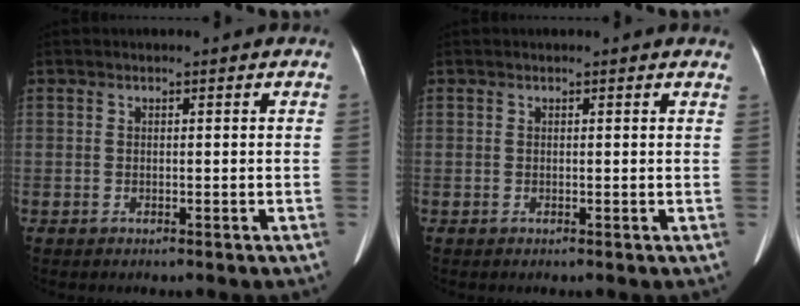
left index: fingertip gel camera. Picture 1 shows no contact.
{"total": 2.0, "force": [1.9, 0.4, 0.5], "torque": [-0.008, 0.001, 0.005]}